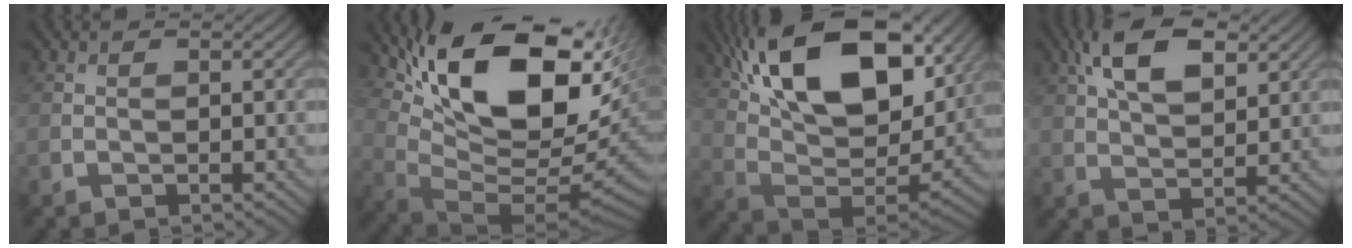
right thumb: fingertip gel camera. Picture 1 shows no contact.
{"total": 18.0, "force": [7.9, 7.9, 14.1], "torque": [-0.261, 0.011, 0.148]}
{"total": 20.8, "force": [10.1, 10.1, 15.0], "torque": [-0.278, 0.037, 0.160]}
{"total": 10.2, "force": [4.8, 4.9, 7.5], "torque": [-0.156, 0.016, 0.090]}